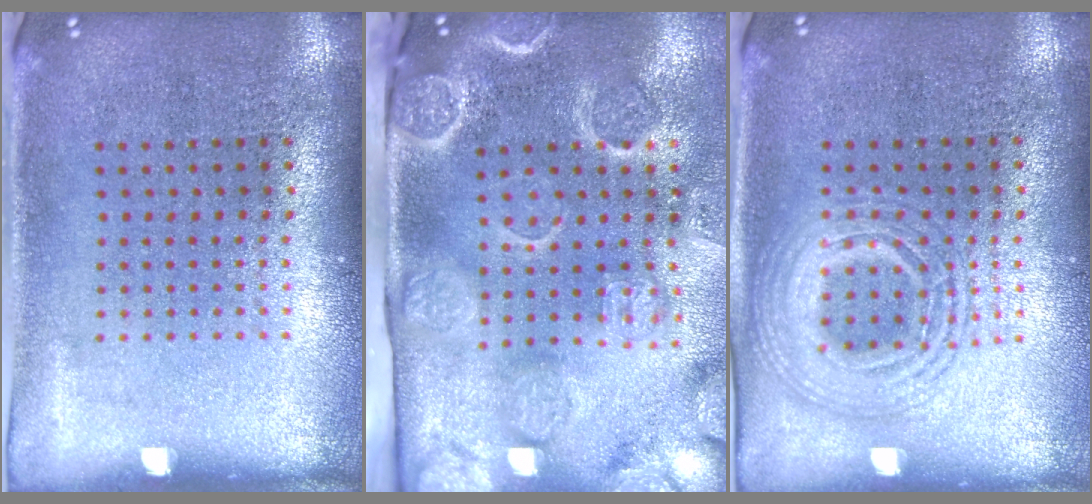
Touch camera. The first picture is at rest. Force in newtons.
{"total": 4.3, "press": 3.4, "slide": 2.6}
{"total": 2.6, "press": 2.6, "slide": 0.2}